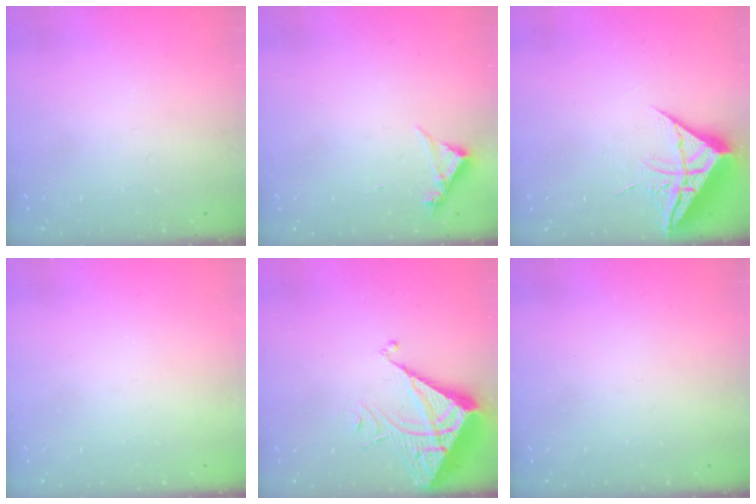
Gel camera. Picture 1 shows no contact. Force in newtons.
{"total": 4.3, "press": 4.2, "slide": 0.4}
{"total": 9.7, "press": 9.6, "slide": 0.8}
{"total": 1.7, "press": 1.6, "slide": 0.1}
{"total": 7.0, "press": 7.0, "slide": 0.6}
{"total": 1.5, "press": 1.5, "slide": 0.1}